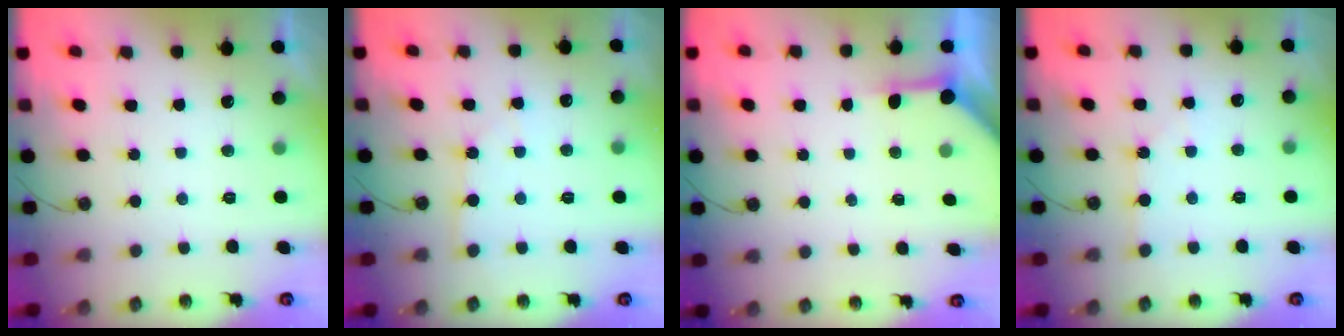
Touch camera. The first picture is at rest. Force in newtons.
{"total": 4.4, "press": 4.3, "slide": 0.5}
{"total": 3.8, "press": 3.8, "slide": 0.5}
{"total": 1.7, "press": 1.7, "slide": 0.3}